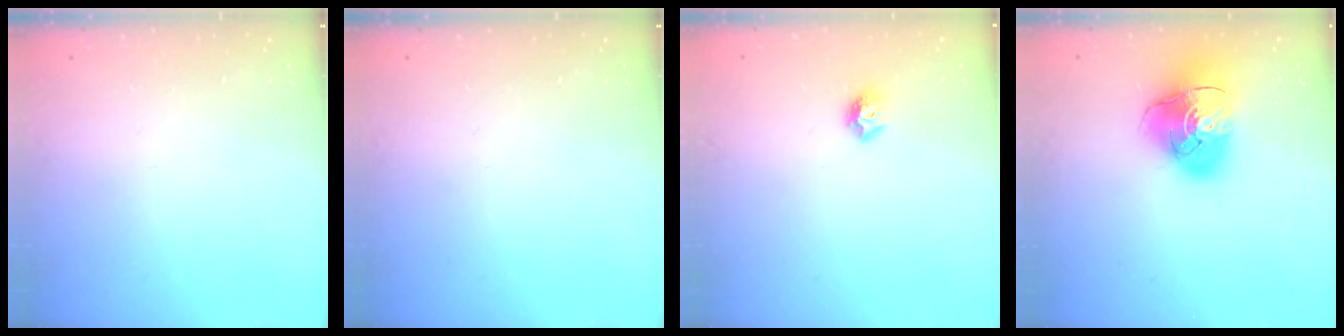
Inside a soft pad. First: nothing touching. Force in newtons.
{"total": 0.0}
{"total": 6.7, "press": 6.7, "slide": 0.8}
{"total": 13.9, "press": 13.8, "slide": 1.7}